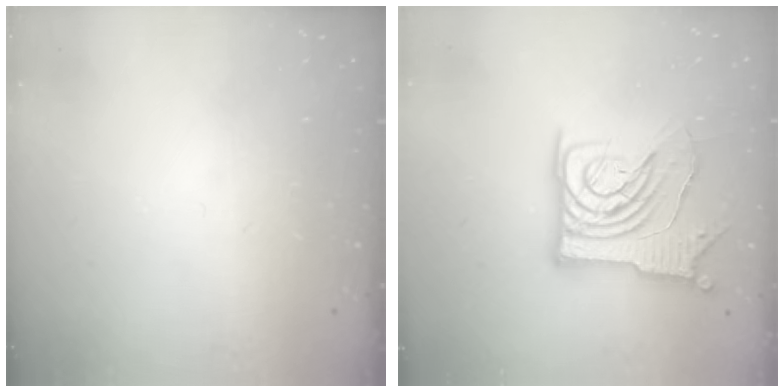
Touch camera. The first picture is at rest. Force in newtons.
{"total": 16.8, "press": 16.6, "slide": 2.0}